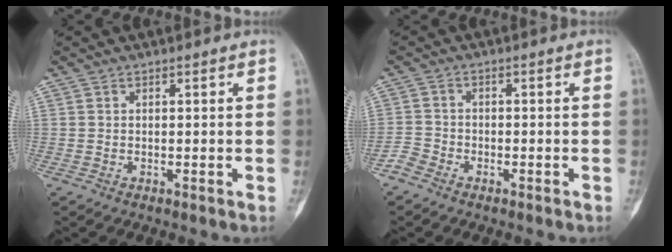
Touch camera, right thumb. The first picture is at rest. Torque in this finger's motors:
{"motor_torque": [2.37, 0.09, 0.62, -1.28, 0.00]}